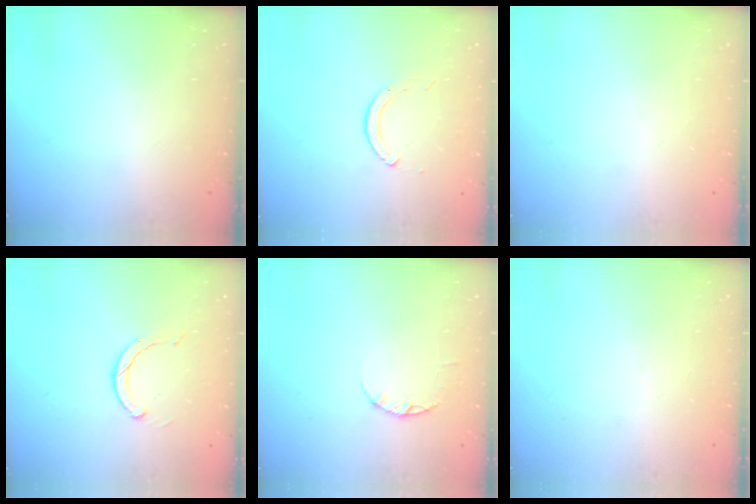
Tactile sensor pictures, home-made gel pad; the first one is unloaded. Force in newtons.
{"total": 2.6, "press": 2.6, "slide": 0.3}
{"total": 0.0}
{"total": 2.9, "press": 2.9, "slide": 0.4}
{"total": 2.4, "press": 2.3, "slide": 0.4}
{"total": 0.0}